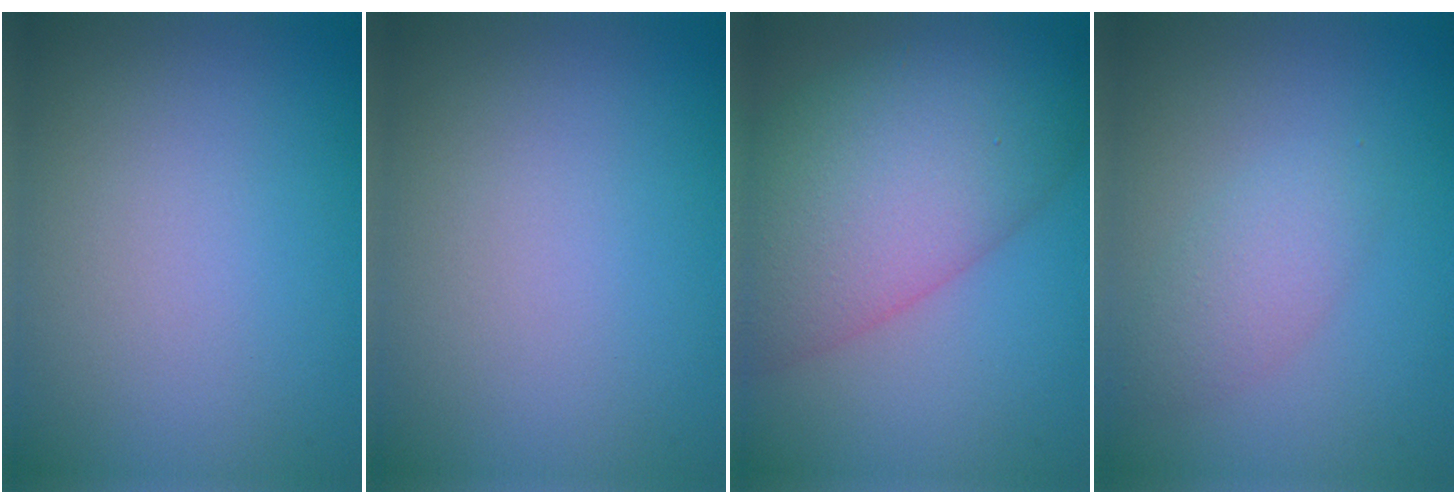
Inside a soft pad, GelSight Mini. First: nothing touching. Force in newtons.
{"total": 0.0}
{"total": 11.2, "press": 11.2, "slide": 0.4}
{"total": 2.4, "press": 2.4, "slide": 0.0}